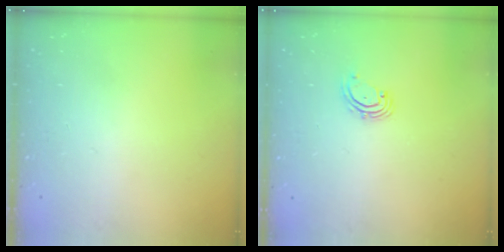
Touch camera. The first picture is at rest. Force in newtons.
{"total": 2.0, "press": 2.0, "slide": 0.4}